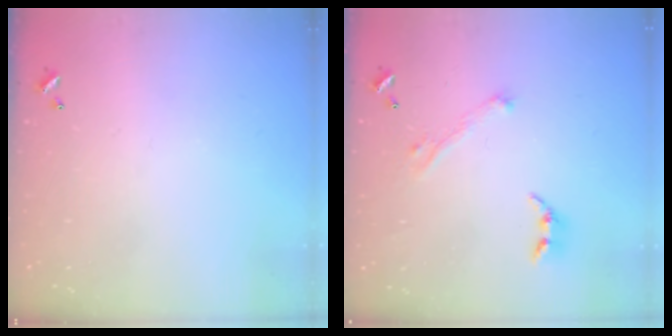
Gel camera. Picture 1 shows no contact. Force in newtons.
{"total": 2.9, "press": 2.8, "slide": 0.8}